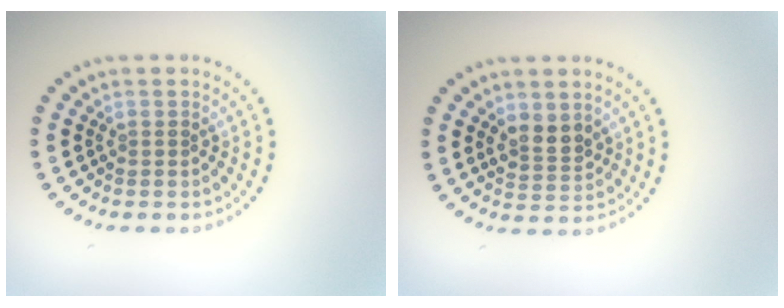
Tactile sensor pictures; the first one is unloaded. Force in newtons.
{"total": 2.4, "press": 2.2, "slide": 1.0}